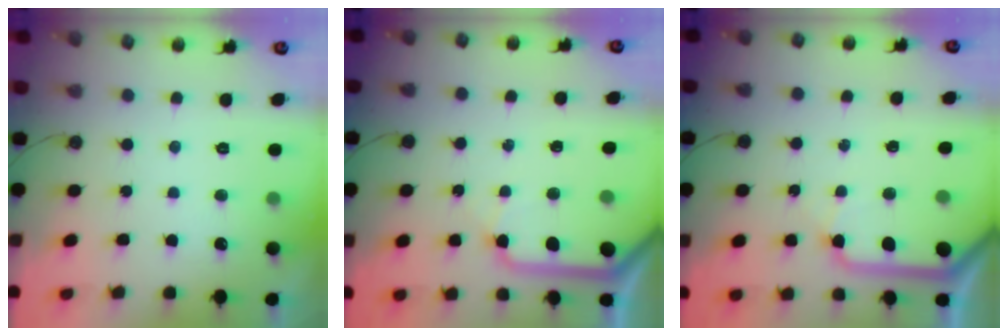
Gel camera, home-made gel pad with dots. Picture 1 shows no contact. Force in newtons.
{"total": 10.4, "press": 10.3, "slide": 1.4}
{"total": 10.4, "press": 10.3, "slide": 1.4}